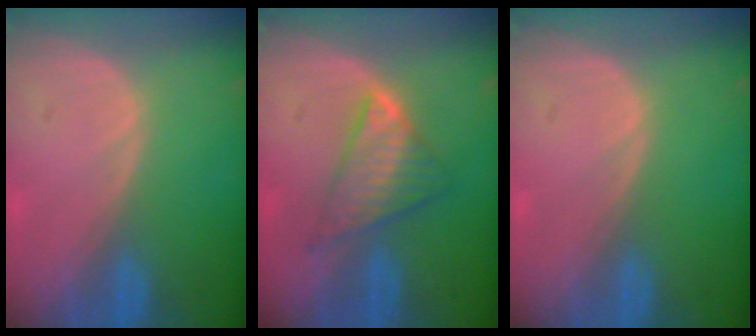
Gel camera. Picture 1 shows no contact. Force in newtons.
{"total": 5.8, "press": 5.7, "slide": 1.1}
{"total": 0.0}